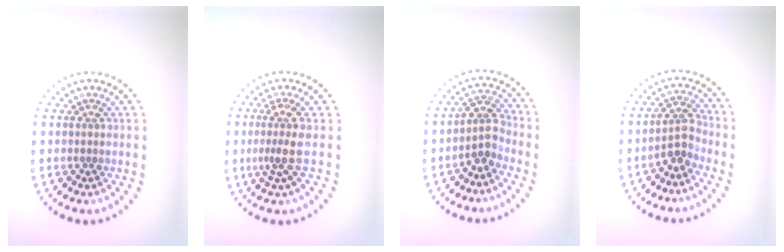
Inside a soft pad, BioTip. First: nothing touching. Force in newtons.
{"total": 2.6, "press": 1.7, "slide": 2.0}
{"total": 2.5, "press": 1.9, "slide": 1.6}
{"total": 2.4, "press": 1.9, "slide": 1.5}